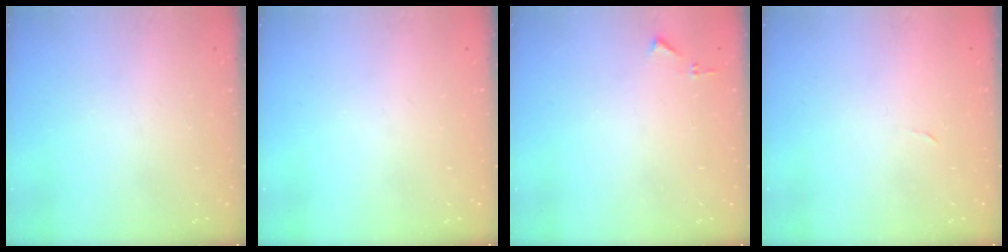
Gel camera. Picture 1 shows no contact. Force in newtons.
{"total": 0.0}
{"total": 4.4, "press": 4.4, "slide": 0.6}
{"total": 2.3, "press": 2.3, "slide": 0.4}